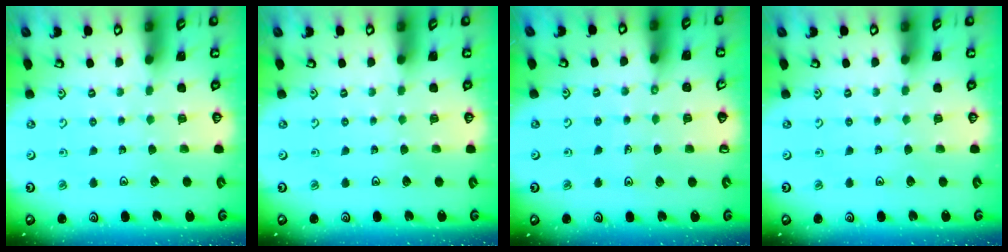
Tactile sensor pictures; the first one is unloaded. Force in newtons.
{"total": 0.0}
{"total": 5.2, "press": 5.1, "slide": 0.9}
{"total": 0.0}